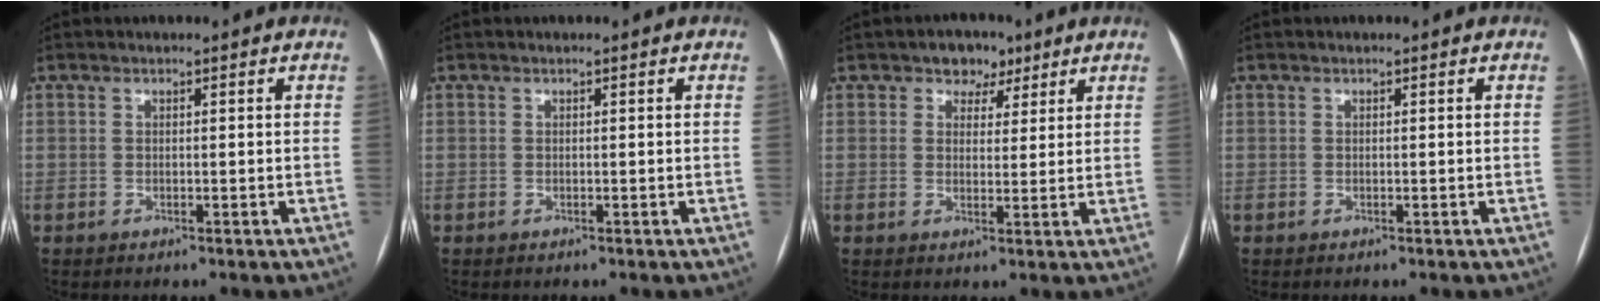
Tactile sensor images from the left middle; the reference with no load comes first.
{"total": 0.0}
{"total": 4.2, "force": [2.6, 3.0, 1.3], "torque": [-0.008, 0.007, 0.037]}
{"total": 0.0}